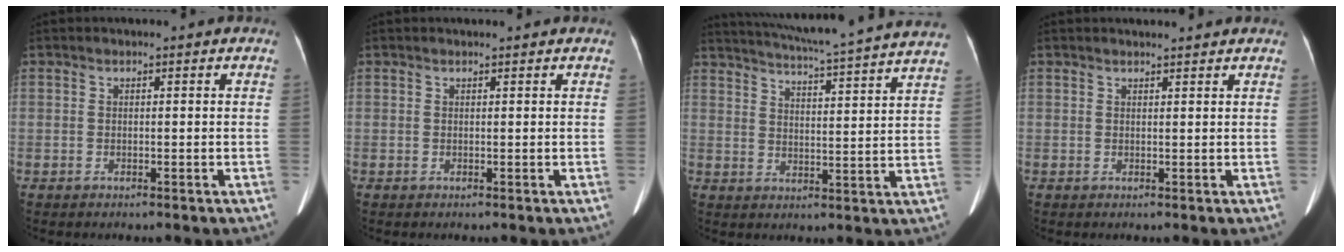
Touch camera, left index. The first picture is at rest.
{"total": 0.9, "force": [0.9, 0.0, 0.3], "torque": [-0.008, 0.008, 0.015]}
{"total": 24.1, "force": [22.0, -0.6, 9.7], "torque": [-0.164, -0.029, 0.281]}
{"total": 3.0, "force": [2.9, 0.2, 0.8], "torque": [-0.016, 0.012, 0.037]}